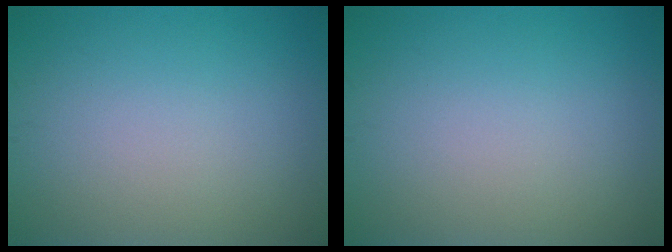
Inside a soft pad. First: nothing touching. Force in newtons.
{"total": 0.0}